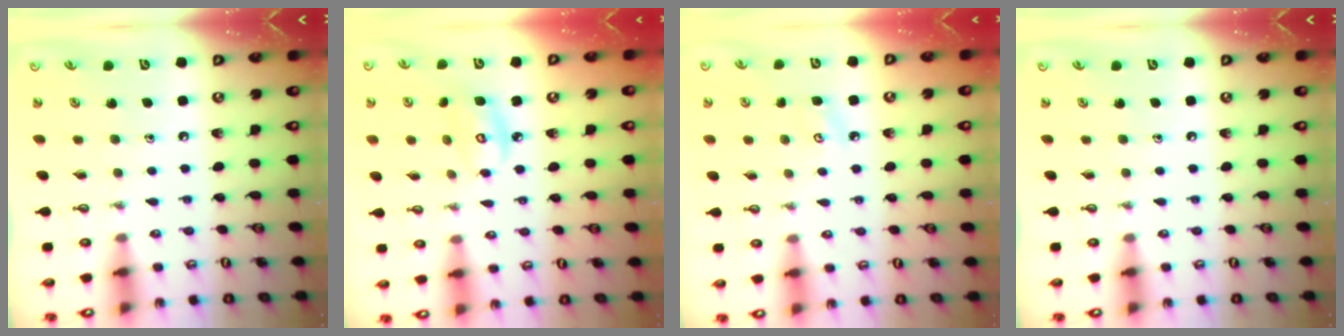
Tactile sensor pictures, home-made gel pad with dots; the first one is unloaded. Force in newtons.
{"total": 5.9, "press": 5.9, "slide": 0.2}
{"total": 4.3, "press": 4.3, "slide": 0.7}
{"total": 0.0}